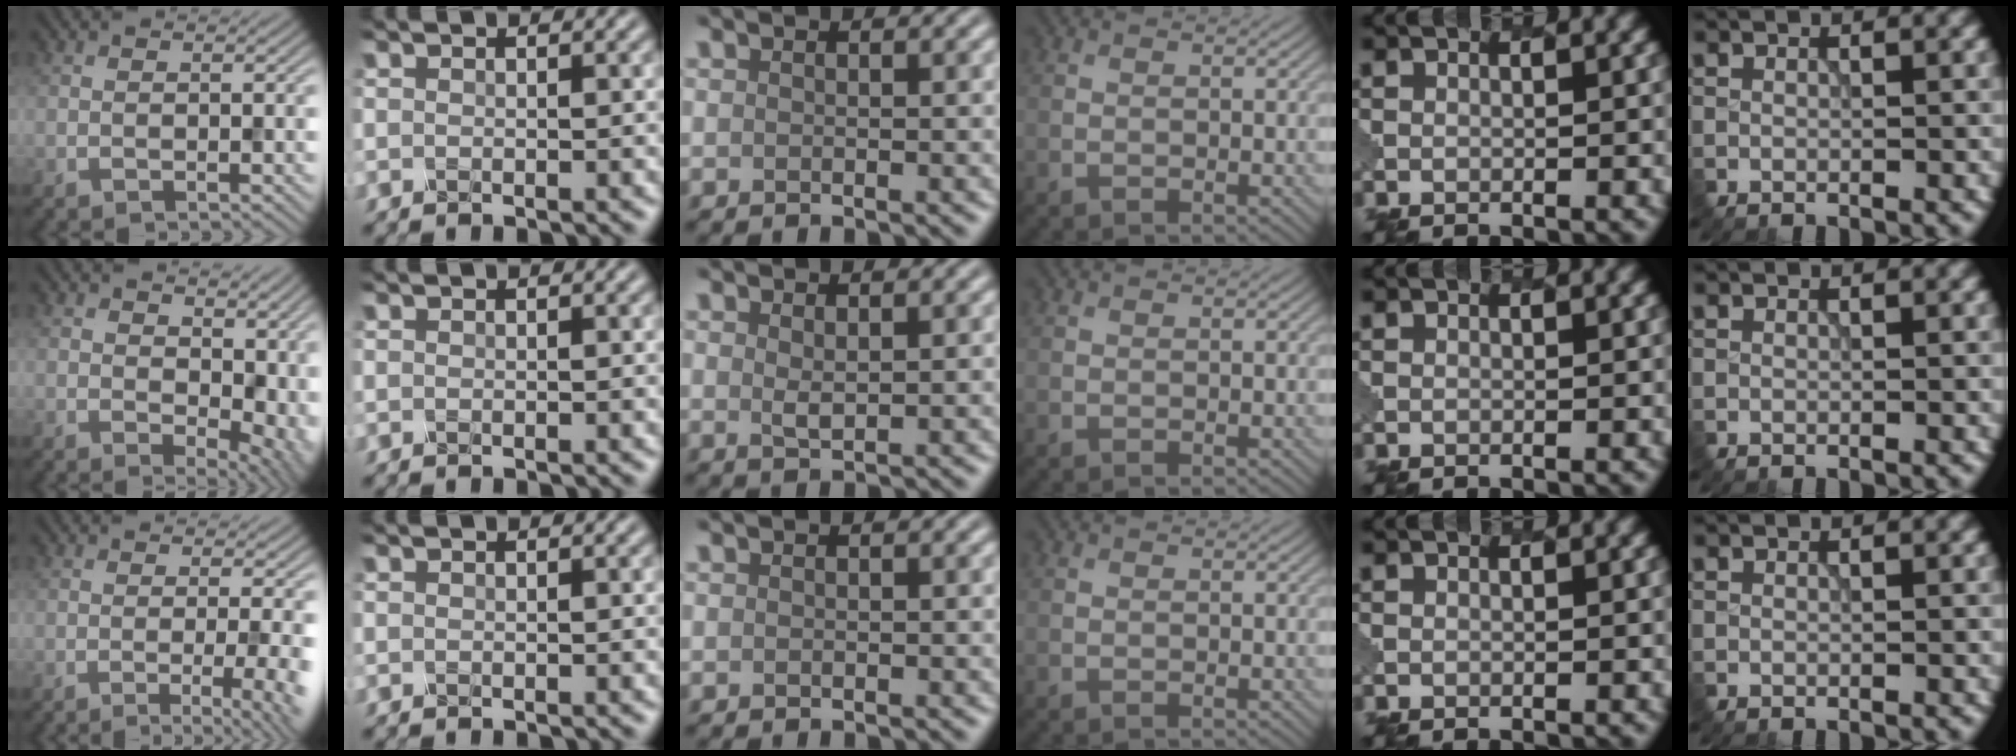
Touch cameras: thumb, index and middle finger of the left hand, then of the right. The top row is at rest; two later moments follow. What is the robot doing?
{"motion": "dispense", "object": "spray bottle"}